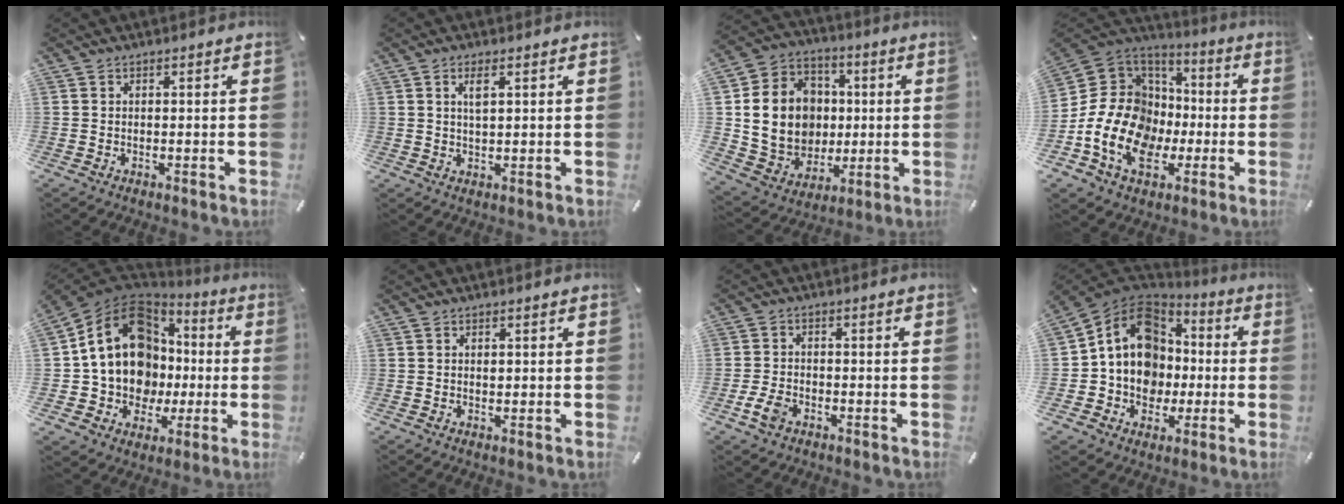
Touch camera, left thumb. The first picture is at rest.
{"total": 3.3, "force": [1.1, 1.3, 2.8], "torque": [-0.061, 0.000, 0.014]}
{"total": 16.6, "force": [1.1, 14.9, 7.0], "torque": [-0.135, 0.005, 0.033]}
{"total": 18.5, "force": [-4.9, 15.2, 9.4], "torque": [-0.197, 0.013, -0.079]}
{"total": 18.3, "force": [2.4, 15.3, 9.8], "torque": [-0.193, -0.024, 0.049]}
{"total": 0.6, "force": [0.2, 0.4, 0.4], "torque": [-0.011, -0.002, 0.005]}
{"total": 4.2, "force": [-2.2, 2.7, 2.4], "torque": [-0.065, 0.004, -0.044]}
{"total": 14.3, "force": [0.7, 12.7, 6.5], "torque": [-0.106, 0.001, 0.022]}